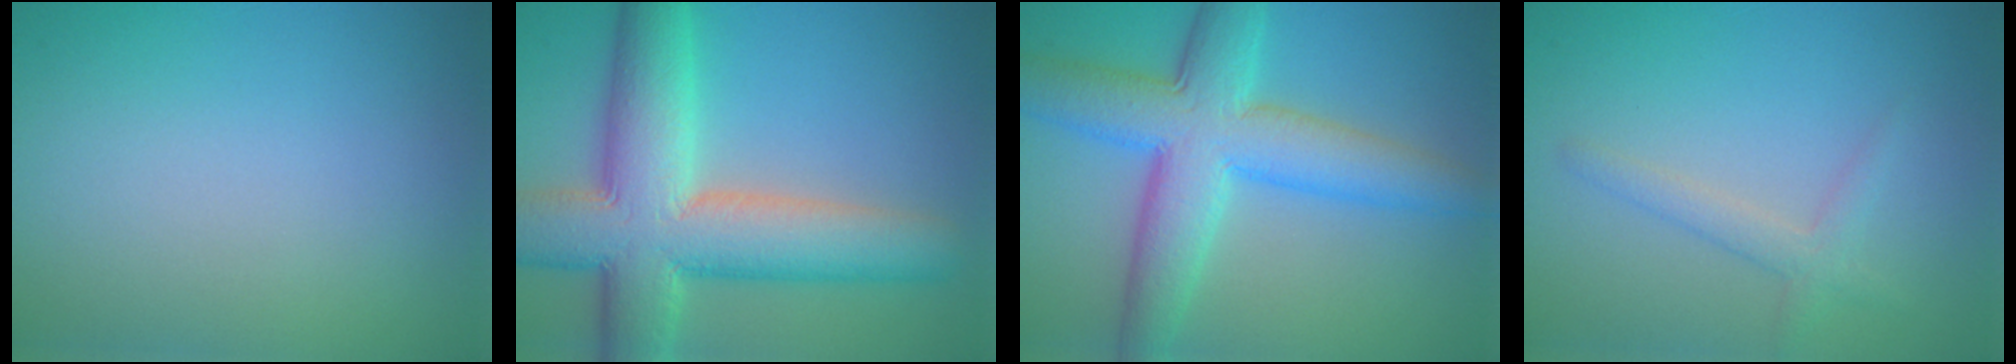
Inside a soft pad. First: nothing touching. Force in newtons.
{"total": 11.4, "press": 11.4, "slide": 0.7}
{"total": 8.6, "press": 8.6, "slide": 0.2}
{"total": 1.9, "press": 1.9, "slide": 0.1}